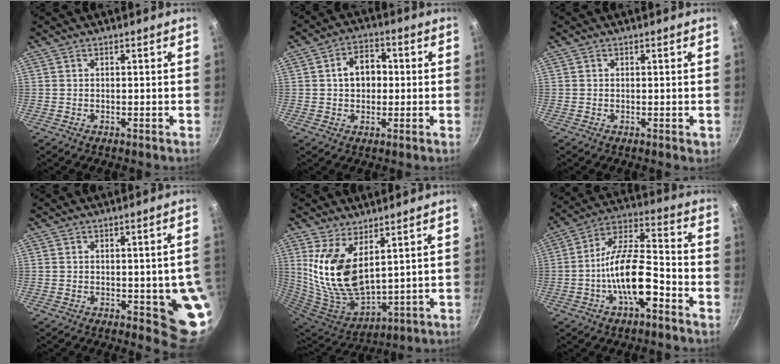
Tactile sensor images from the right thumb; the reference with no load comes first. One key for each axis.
{"total": 7.2, "fx": 0.4, "fy": 5.4, "fz": 4.8, "tx": -0.041, "ty": 0.016, "tz": 0.001}
{"total": 1.1, "fx": 0.0, "fy": 0.8, "fz": 0.7, "tx": -0.007, "ty": 0.001, "tz": 0.000}
{"total": 9.8, "fx": -1.3, "fy": 3.6, "fz": 9.0, "tx": -0.073, "ty": -0.008, "tz": -0.015}
{"total": 14.9, "fx": 5.6, "fy": 7.4, "fz": 11.6, "tx": -0.224, "ty": -0.060, "tz": 0.126}
{"total": 14.7, "fx": -5.4, "fy": 5.9, "fz": 12.4, "tx": -0.200, "ty": 0.049, "tz": -0.106}